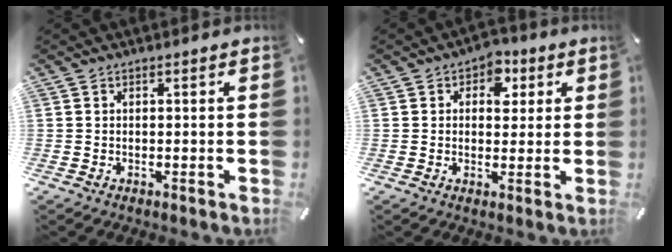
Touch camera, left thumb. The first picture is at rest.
{"total": 5.6, "force": [1.5, 4.5, 3.0], "torque": [-0.021, -0.006, 0.015]}